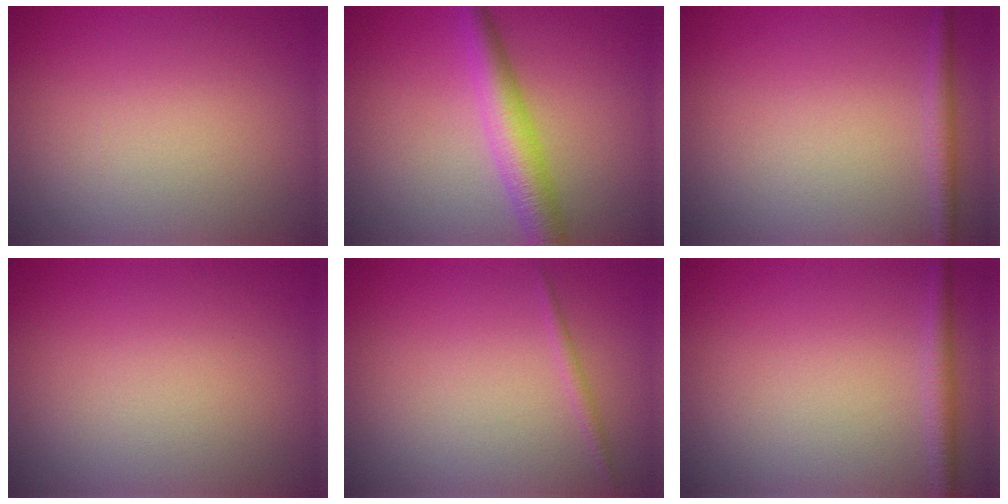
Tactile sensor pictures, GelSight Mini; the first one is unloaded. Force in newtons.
{"total": 4.4, "press": 4.4, "slide": 0.1}
{"total": 1.6, "press": 1.6, "slide": 0.1}
{"total": 0.0}
{"total": 0.8, "press": 0.8, "slide": 0.1}
{"total": 1.7, "press": 1.7, "slide": 0.1}